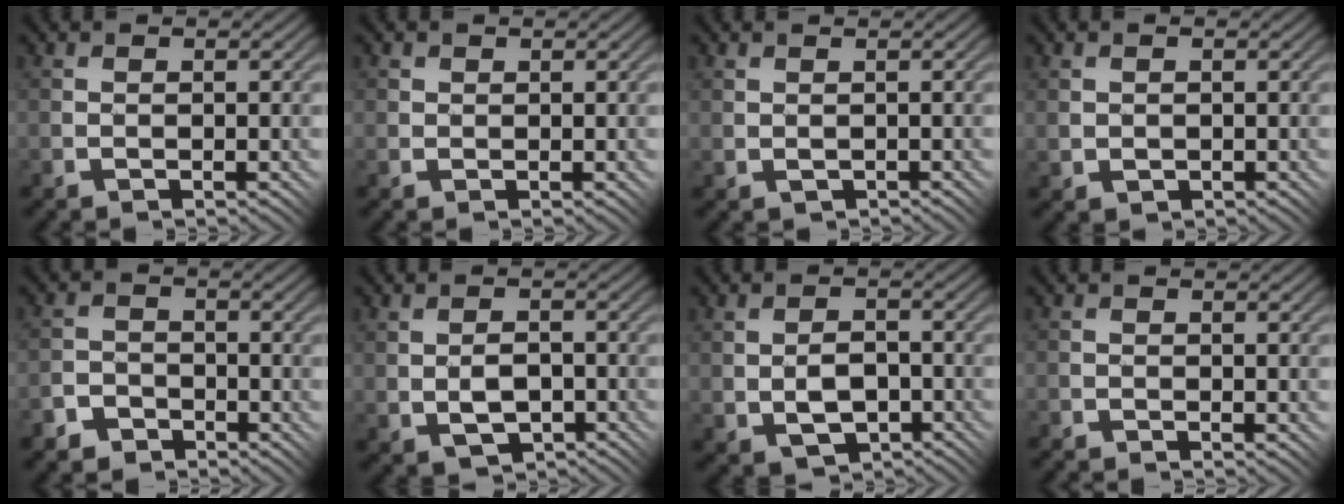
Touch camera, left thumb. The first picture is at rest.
{"total": 1.3, "force": [0.8, 1.1, 0.0], "torque": [-0.006, 0.002, 0.014]}
{"total": 0.8, "force": [0.2, 0.6, 0.5], "torque": [-0.015, -0.005, 0.006]}
{"total": 1.6, "force": [0.2, 1.2, 0.9], "torque": [-0.021, -0.004, 0.008]}
{"total": 3.4, "force": [-2.8, 2.0, 0.4], "torque": [0.005, 0.010, -0.058]}
{"total": 4.1, "force": [-0.9, 2.5, 3.1], "torque": [-0.063, -0.002, -0.015]}
{"total": 4.9, "force": [-1.2, 3.2, 3.6], "torque": [-0.075, -0.003, -0.019]}
{"total": 0.8, "force": [-0.7, -0.1, -0.5], "torque": [0.011, 0.002, -0.015]}